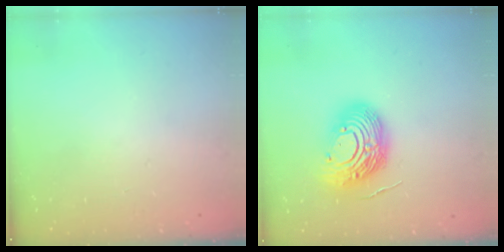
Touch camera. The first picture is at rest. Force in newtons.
{"total": 14.6, "press": 14.6, "slide": 1.4}